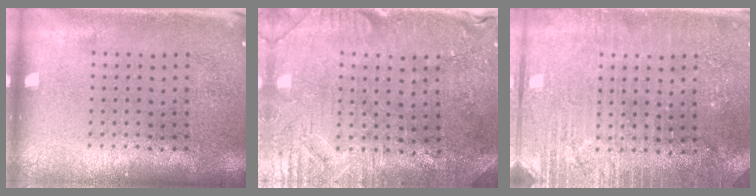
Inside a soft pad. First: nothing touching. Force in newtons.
{"total": 0.9, "press": 0.8, "slide": 0.4}
{"total": 3.0, "press": 2.9, "slide": 0.5}